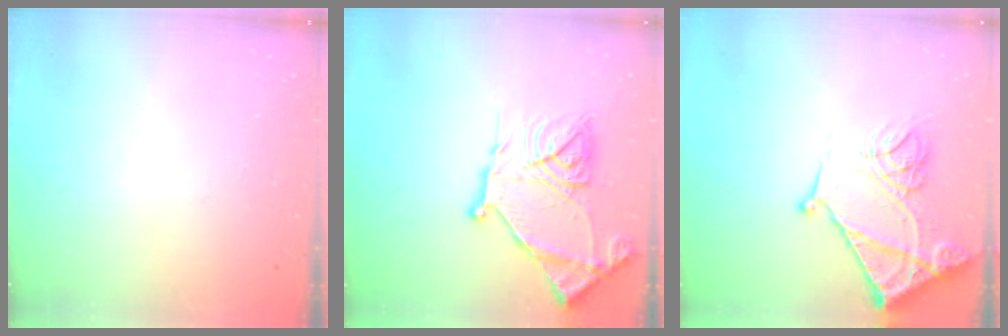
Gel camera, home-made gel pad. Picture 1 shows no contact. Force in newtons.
{"total": 22.8, "press": 22.6, "slide": 2.3}
{"total": 19.3, "press": 19.2, "slide": 2.1}